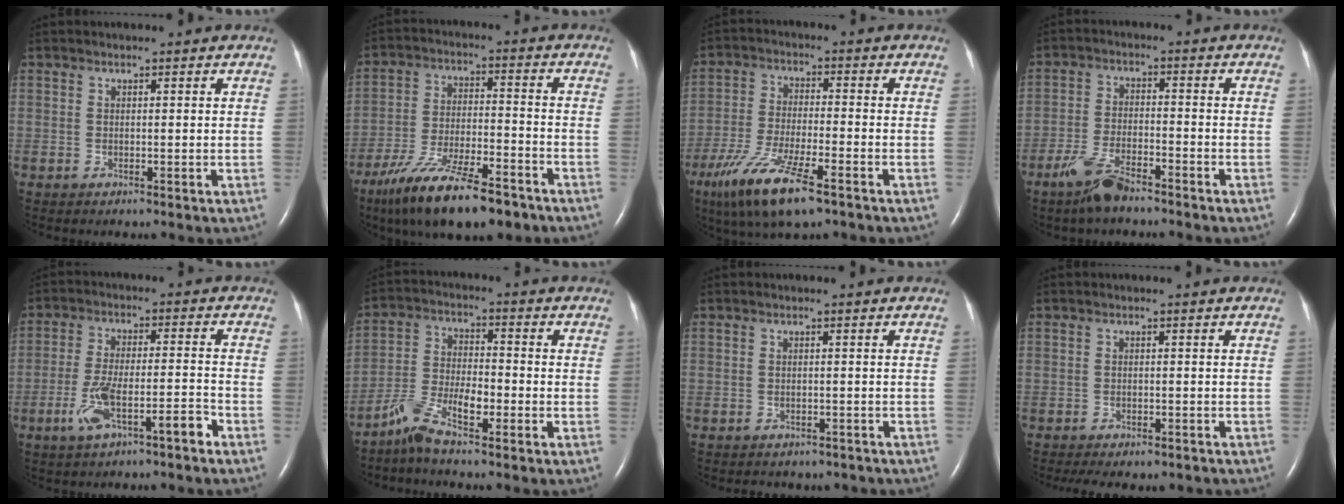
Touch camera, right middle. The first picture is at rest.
{"total": 16.1, "force": [-11.7, 3.7, 10.4], "torque": [-0.180, -0.022, -0.201]}
{"total": 11.9, "force": [-7.2, 2.0, 9.2], "torque": [-0.185, -0.026, -0.127]}
{"total": 6.4, "force": [-5.0, 1.3, 3.9], "torque": [-0.091, -0.011, -0.096]}
{"total": 7.8, "force": [-4.6, 1.3, 6.1], "torque": [-0.124, 0.010, -0.078]}
{"total": 7.1, "force": [-4.9, 1.3, 4.9], "torque": [-0.108, -0.002, -0.100]}
{"total": 5.9, "force": [-5.2, 2.6, 1.0], "torque": [-0.012, 0.007, -0.052]}
{"total": 8.6, "force": [-7.3, 2.7, 3.4], "torque": [-0.049, -0.004, -0.088]}